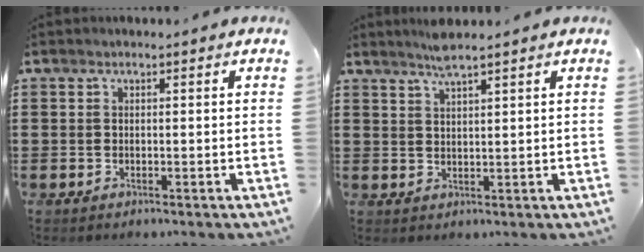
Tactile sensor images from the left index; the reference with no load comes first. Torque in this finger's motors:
{"motor_torque": [0.68, -0.61, 0.11, 0.08]}